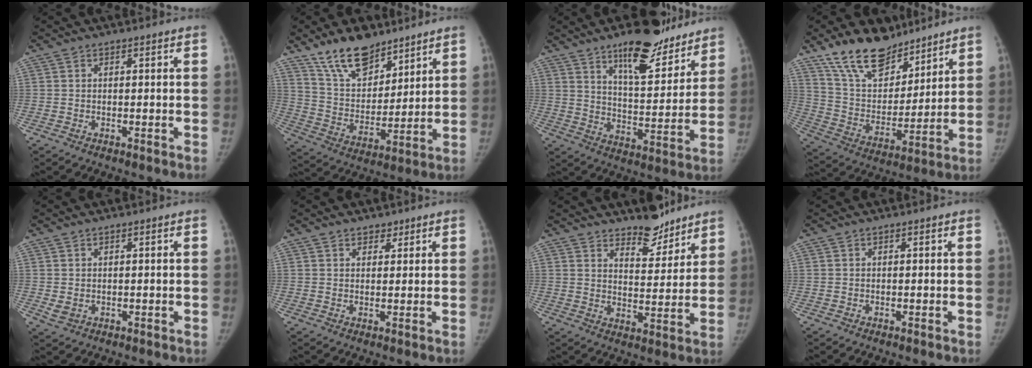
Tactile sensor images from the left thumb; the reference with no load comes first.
{"total": 13.9, "force": [10.5, 6.4, 6.5], "torque": [-0.080, -0.063, 0.199]}
{"total": 16.8, "force": [12.1, 6.0, 9.9], "torque": [-0.097, -0.080, 0.189]}
{"total": 18.1, "force": [13.6, 8.8, 8.1], "torque": [-0.095, -0.068, 0.248]}
{"total": 1.9, "force": [0.2, 1.4, 1.2], "torque": [-0.021, -0.006, 0.012]}
{"total": 2.0, "force": [1.5, 1.3, 0.4], "torque": [0.012, -0.008, 0.019]}
{"total": 8.7, "force": [7.3, 3.3, 3.3], "torque": [-0.018, -0.060, 0.118]}
{"total": 0.0}